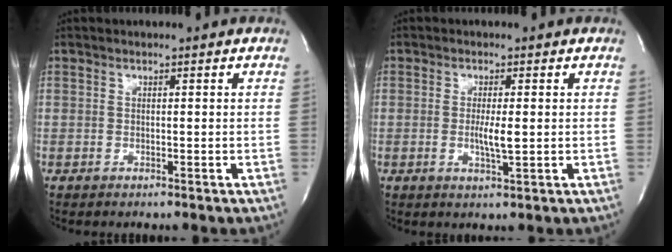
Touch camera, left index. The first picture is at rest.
{"total": 3.1, "force": [-0.2, 0.3, 3.1], "torque": [-0.061, -0.005, -0.002]}